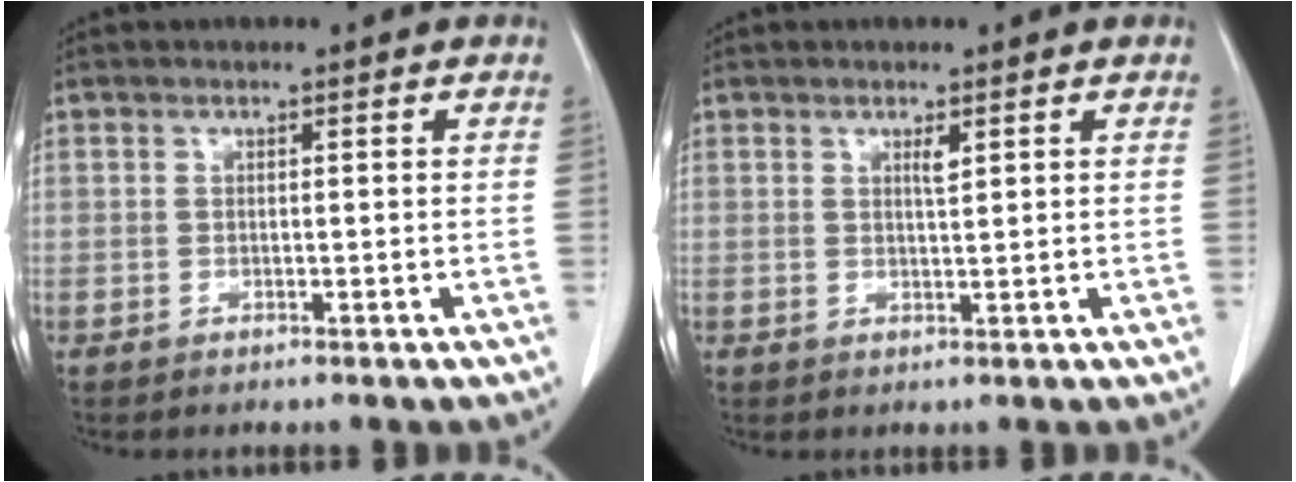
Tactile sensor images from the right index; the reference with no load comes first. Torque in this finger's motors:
{"motor_torque": [0.00, 0.00, 0.02, 0.01]}